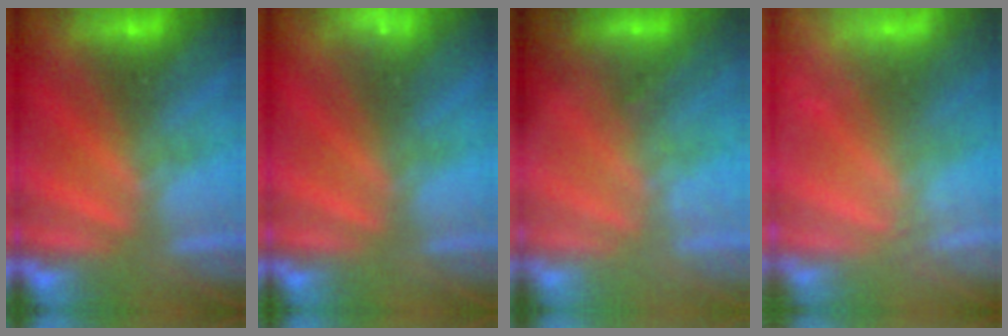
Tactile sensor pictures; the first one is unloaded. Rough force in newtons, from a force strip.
{"total": 2.9}
{"total": 2.7}
{"total": 2.4}